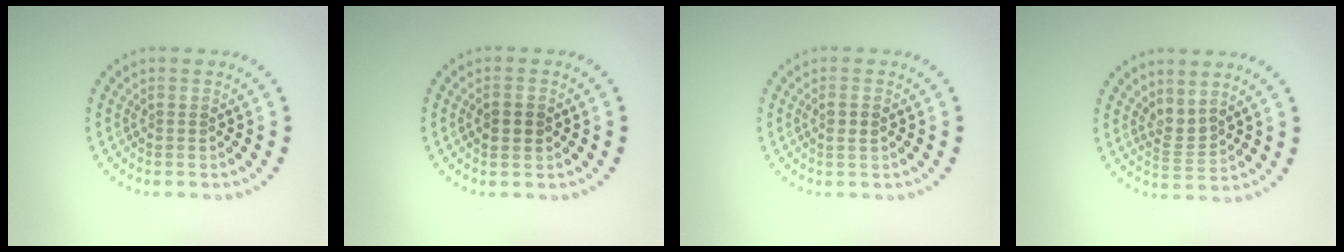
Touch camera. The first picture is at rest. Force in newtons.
{"total": 2.4, "press": 2.4, "slide": 0.1}
{"total": 1.2, "press": 1.0, "slide": 0.6}
{"total": 2.0, "press": 1.4, "slide": 1.3}